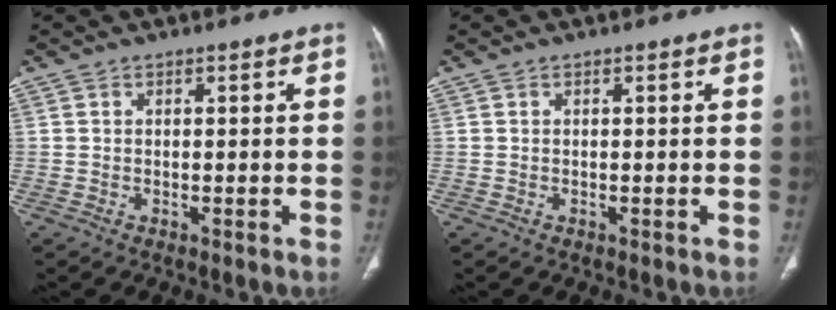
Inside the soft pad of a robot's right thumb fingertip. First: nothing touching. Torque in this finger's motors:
{"motor_torque": [0.05, 0.02, -0.24, 0.08, 0.02]}